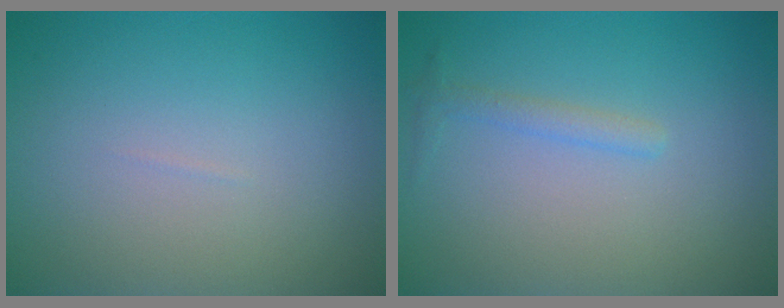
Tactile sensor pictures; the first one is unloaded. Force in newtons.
{"total": 1.2, "press": 1.2, "slide": 0.0}